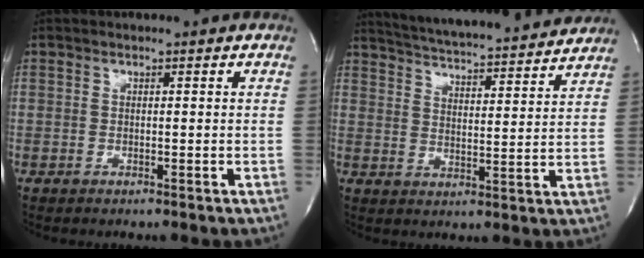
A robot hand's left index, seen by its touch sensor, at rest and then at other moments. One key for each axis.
{"total": 19.7, "fx": 18.3, "fy": 1.5, "fz": 7.0, "tx": -0.118, "ty": -0.007, "tz": 0.251}